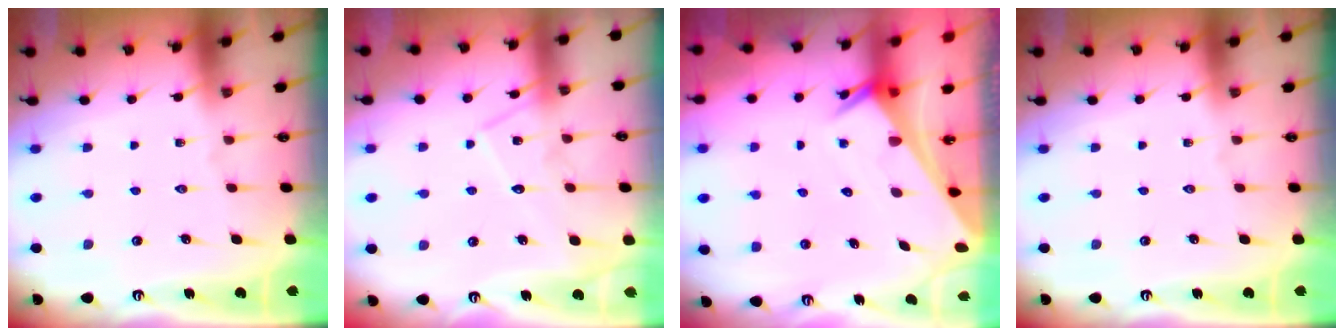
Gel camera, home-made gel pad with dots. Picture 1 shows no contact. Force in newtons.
{"total": 10.1, "press": 10.1, "slide": 0.7}
{"total": 2.5, "press": 2.5, "slide": 0.1}
{"total": 0.0}